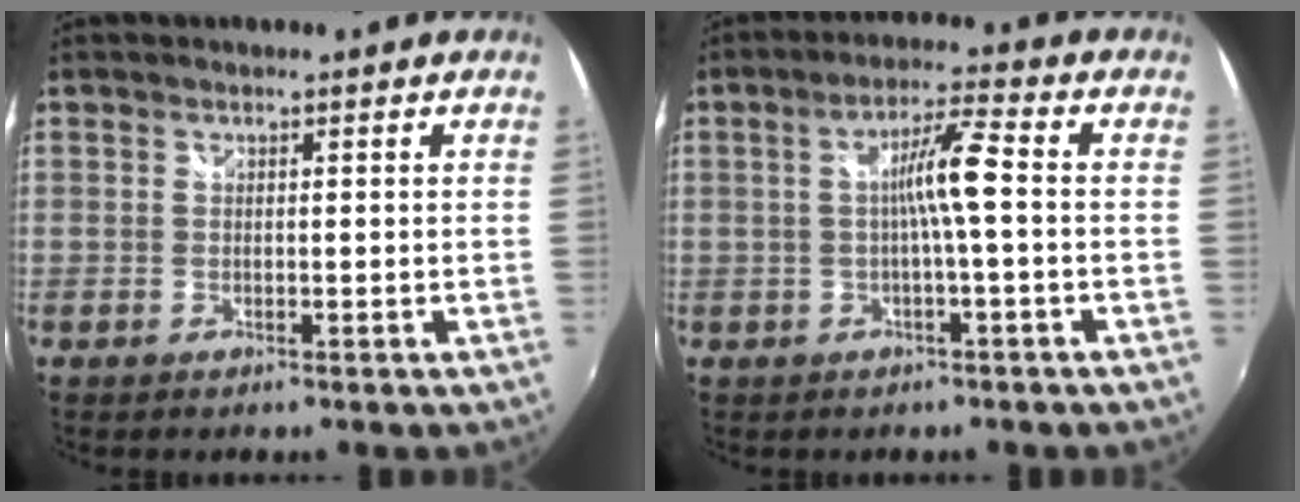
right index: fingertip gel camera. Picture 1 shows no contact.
{"total": 6.3, "force": [-0.6, -0.3, 6.2], "torque": [-0.120, 0.011, -0.008]}